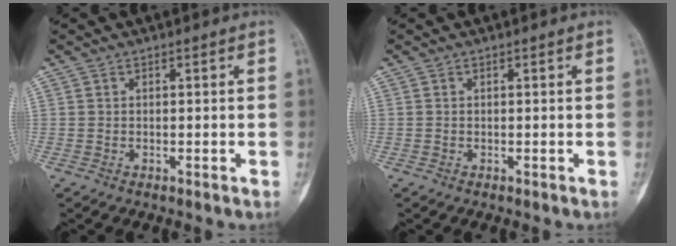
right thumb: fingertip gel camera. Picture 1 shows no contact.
{"total": 0.0}